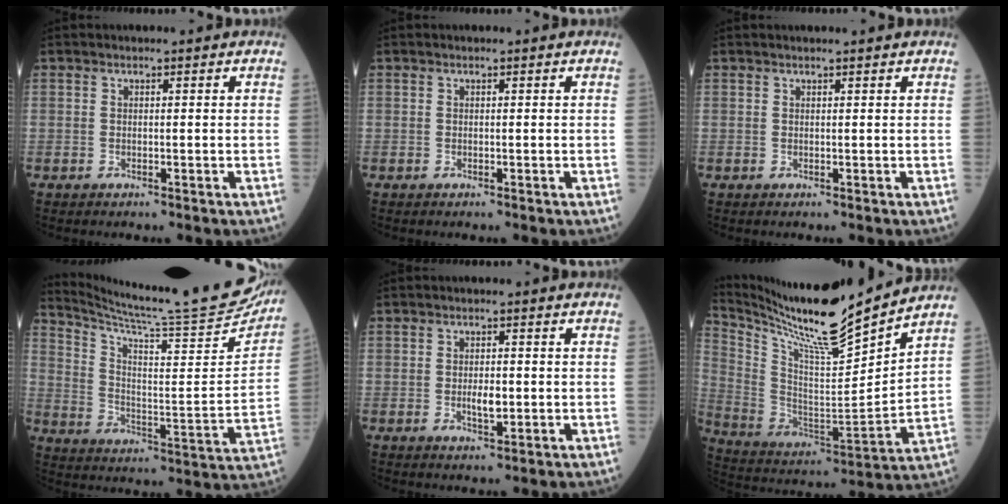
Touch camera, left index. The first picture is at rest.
{"total": 0.0}
{"total": 1.8, "force": [1.7, -0.1, 0.7], "torque": [-0.008, 0.012, 0.023]}
{"total": 24.8, "force": [22.9, 0.0, 9.5], "torque": [-0.162, -0.090, 0.314]}
{"total": 2.7, "force": [-0.3, 1.0, 2.5], "torque": [-0.048, -0.001, -0.002]}
{"total": 19.4, "force": [17.3, -0.5, 8.8], "torque": [-0.179, -0.028, 0.303]}